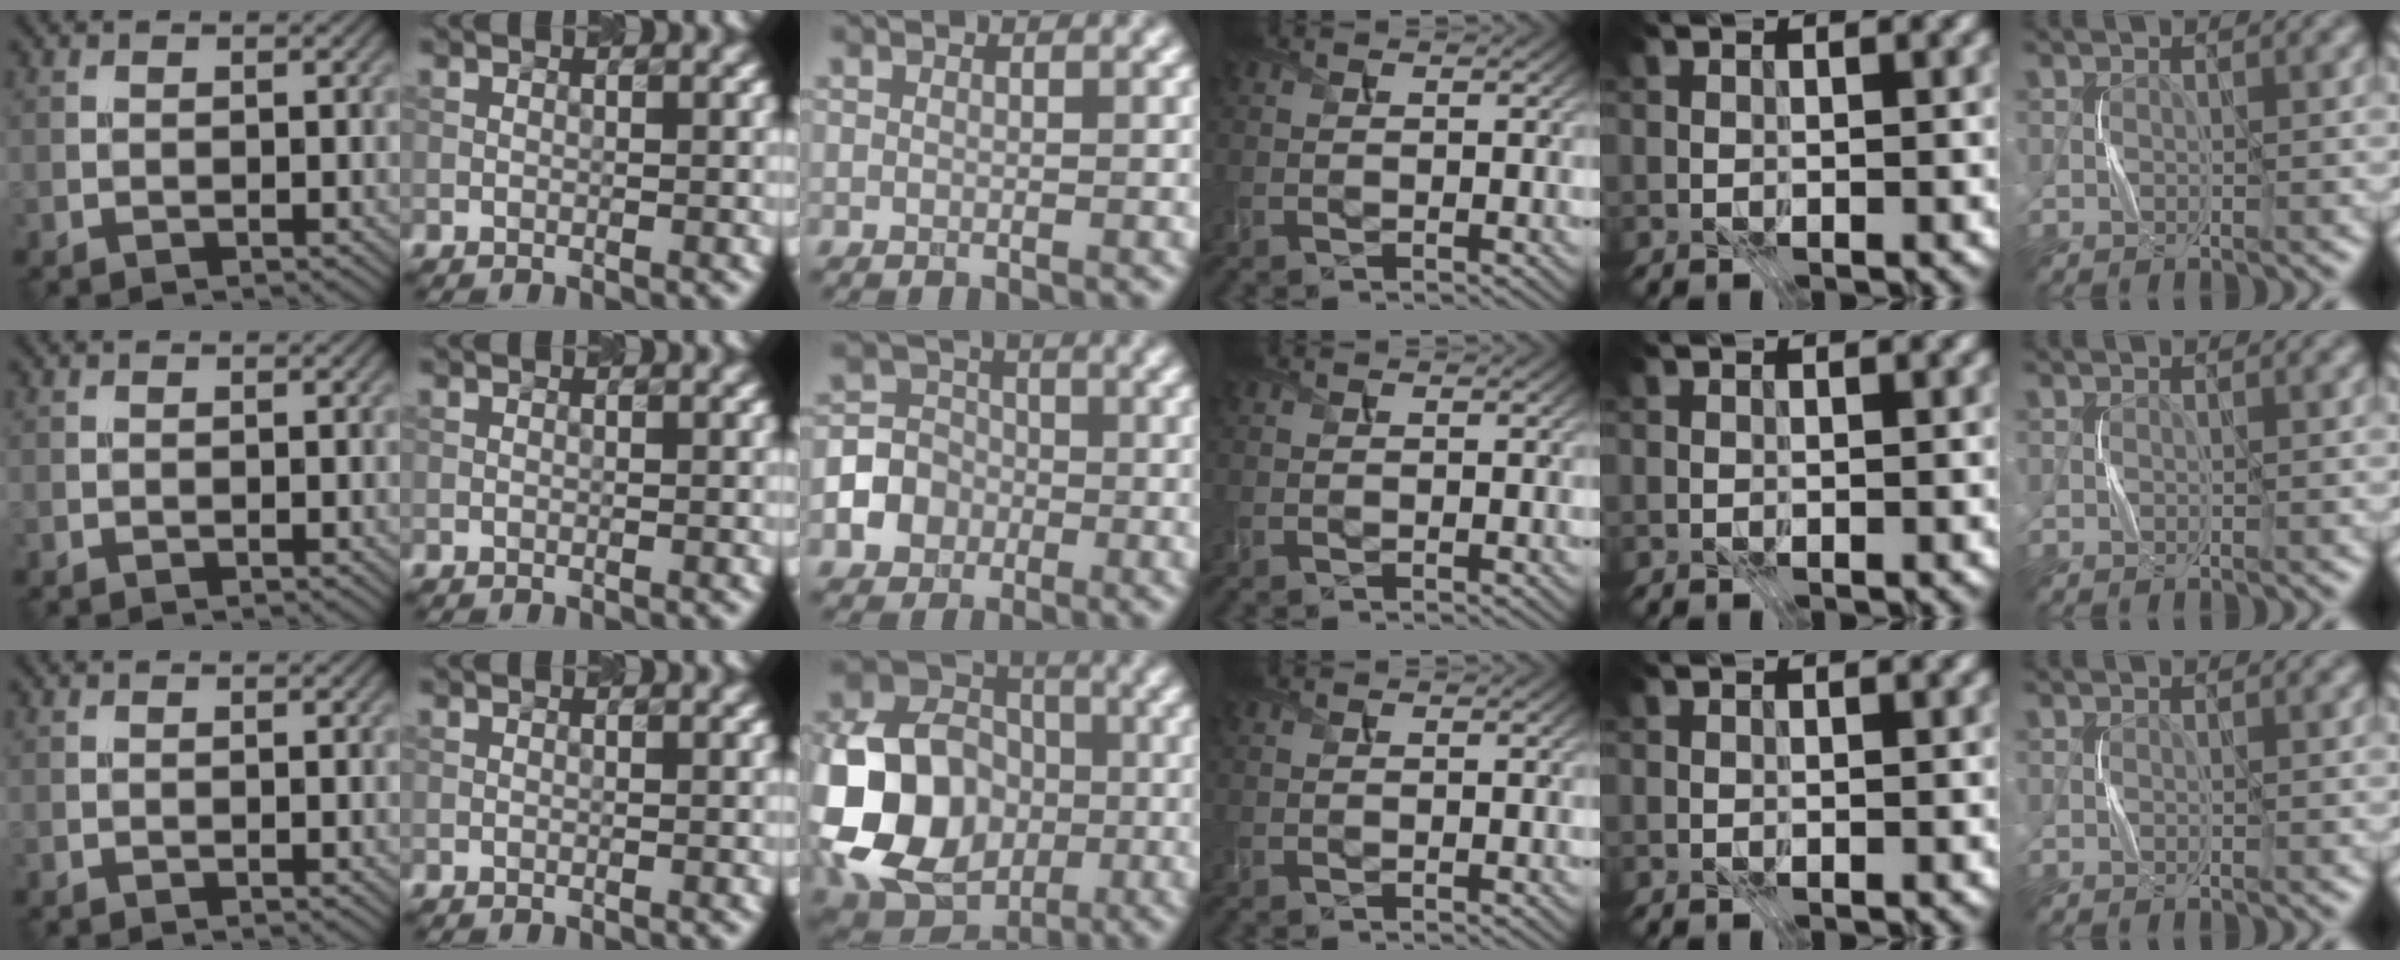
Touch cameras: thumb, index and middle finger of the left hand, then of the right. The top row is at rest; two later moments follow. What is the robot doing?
{"motion": "press", "object": "stapler"}